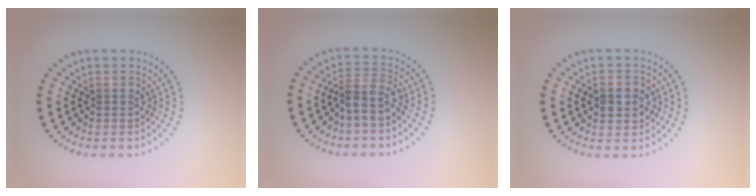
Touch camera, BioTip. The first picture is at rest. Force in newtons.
{"total": 2.5, "press": 2.0, "slide": 1.5}
{"total": 2.5, "press": 2.4, "slide": 0.4}